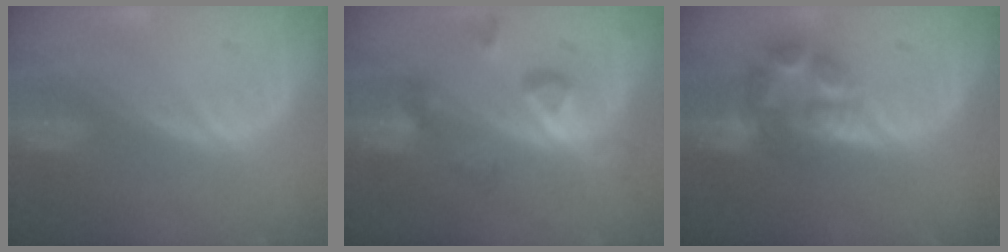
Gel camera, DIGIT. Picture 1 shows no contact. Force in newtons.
{"total": 6.6, "press": 6.6, "slide": 0.7}
{"total": 6.9, "press": 6.5, "slide": 2.2}